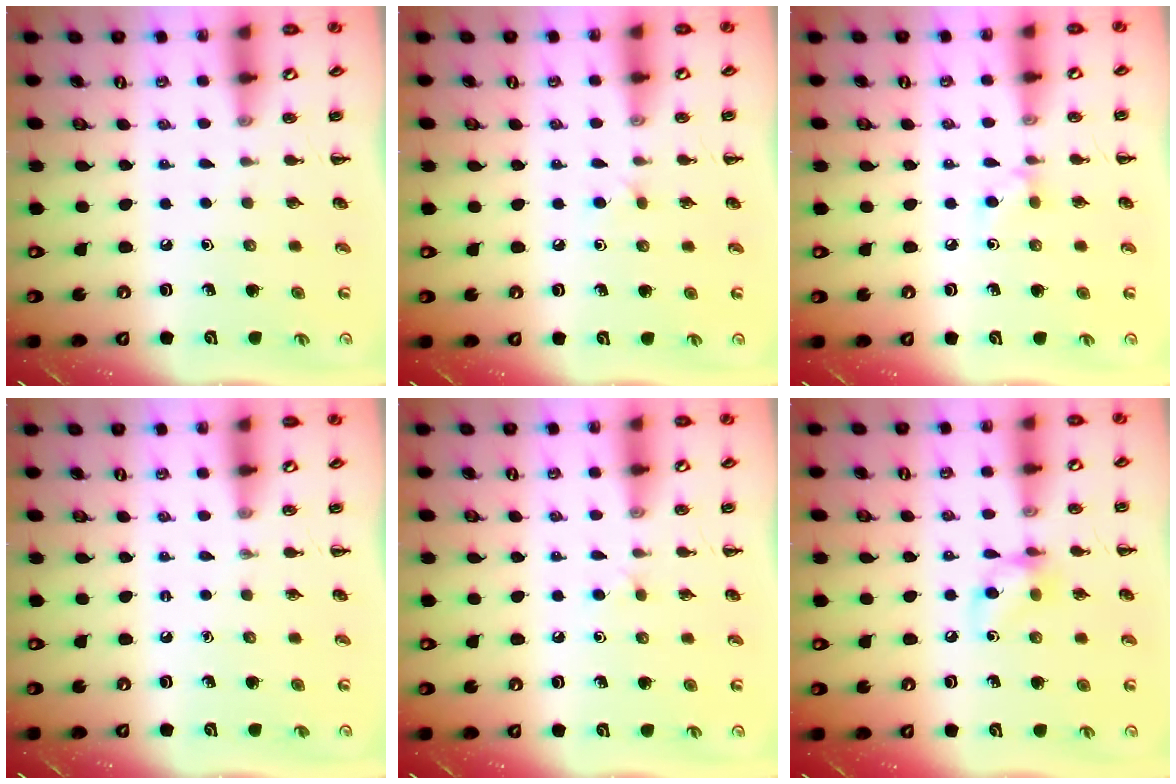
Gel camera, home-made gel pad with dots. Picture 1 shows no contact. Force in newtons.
{"total": 2.8, "press": 2.7, "slide": 1.0}
{"total": 5.3, "press": 4.9, "slide": 1.9}
{"total": 0.0}
{"total": 2.5, "press": 2.2, "slide": 1.0}
{"total": 8.5, "press": 8.4, "slide": 1.3}